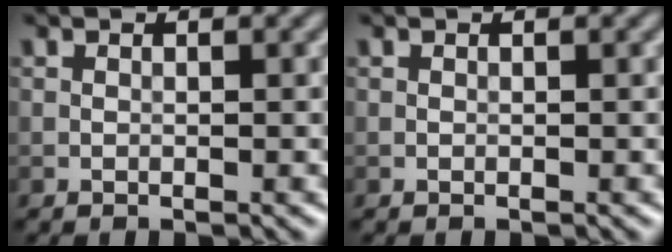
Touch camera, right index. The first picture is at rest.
{"total": 0.0}